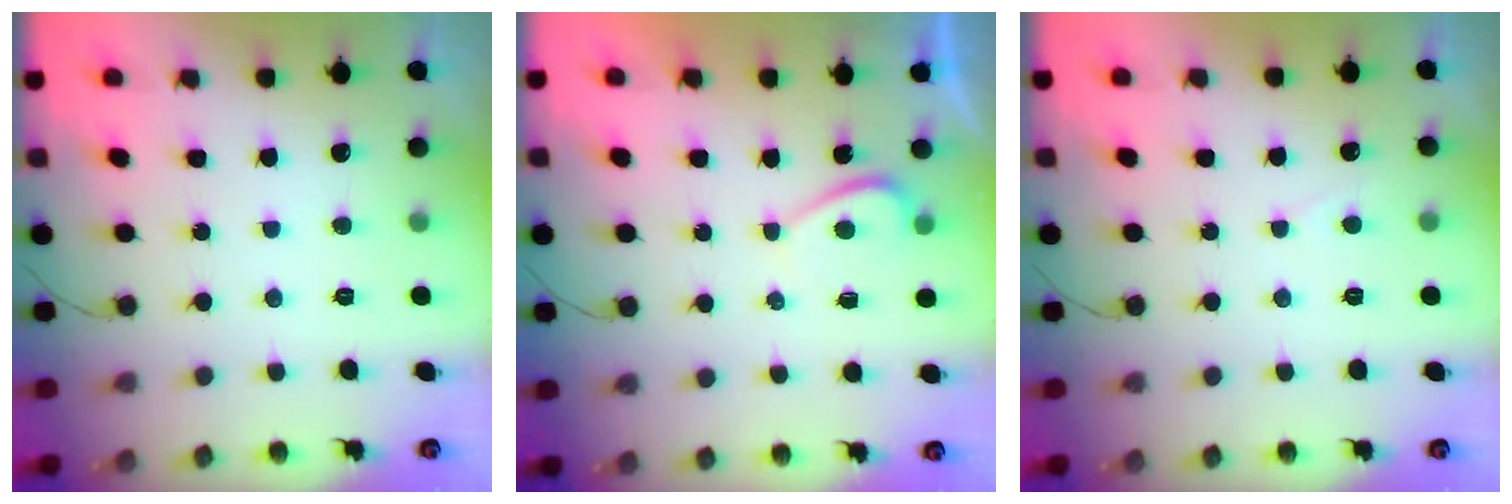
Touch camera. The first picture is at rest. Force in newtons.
{"total": 0.7, "press": 0.5, "slide": 0.5}
{"total": 2.1, "press": 2.1, "slide": 0.4}